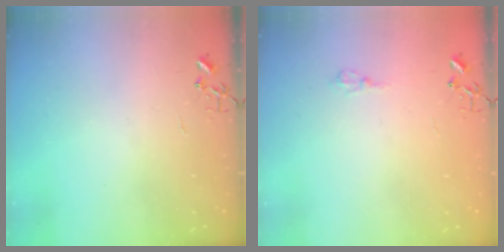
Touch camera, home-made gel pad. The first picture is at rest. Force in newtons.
{"total": 6.5, "press": 6.4, "slide": 0.8}